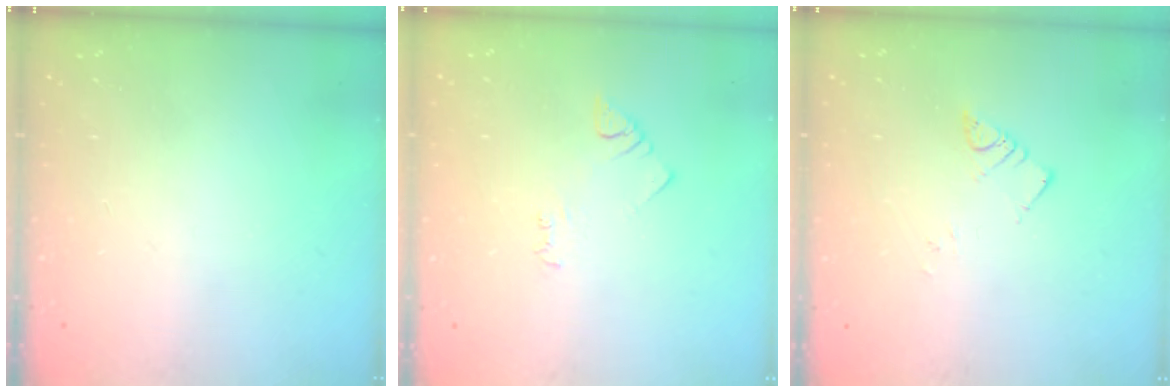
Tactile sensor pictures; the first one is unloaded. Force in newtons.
{"total": 4.2, "press": 4.1, "slide": 0.6}
{"total": 4.0, "press": 4.0, "slide": 0.1}